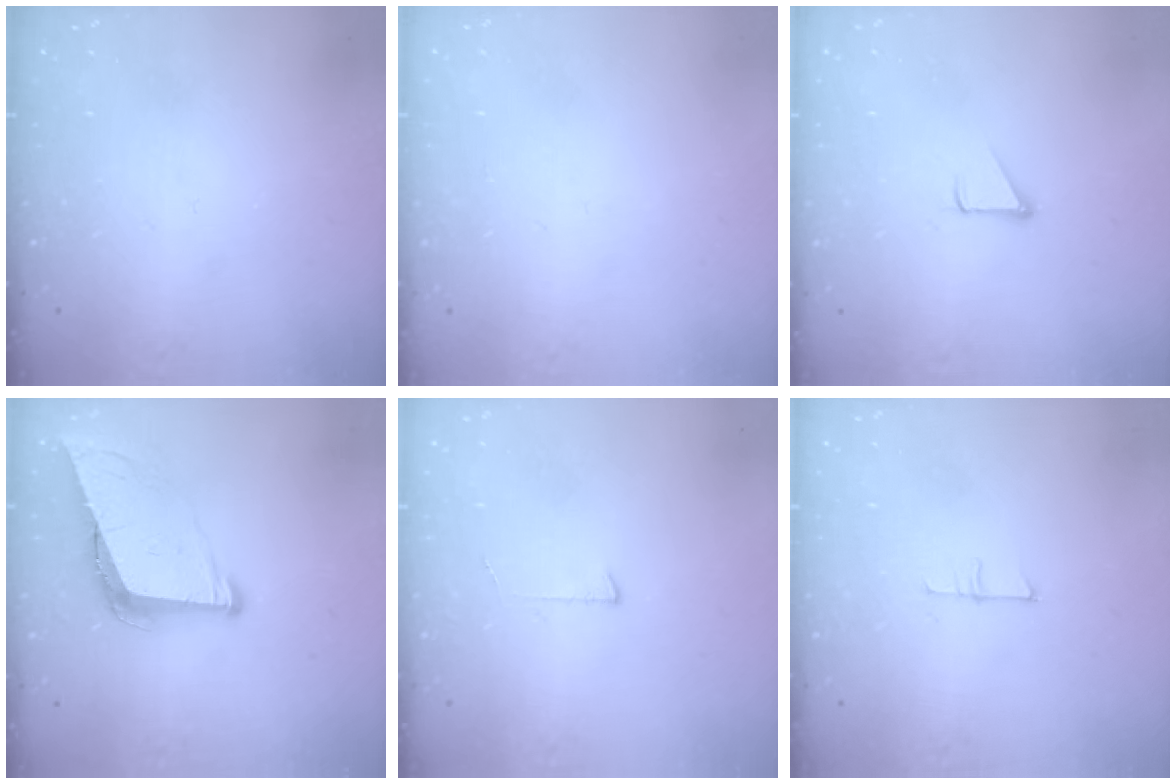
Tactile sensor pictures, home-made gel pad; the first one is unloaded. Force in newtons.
{"total": 0.9, "press": 0.9, "slide": 0.0}
{"total": 1.9, "press": 1.9, "slide": 0.1}
{"total": 9.3, "press": 9.0, "slide": 2.3}
{"total": 3.0, "press": 3.0, "slide": 0.3}
{"total": 5.3, "press": 5.3, "slide": 0.4}